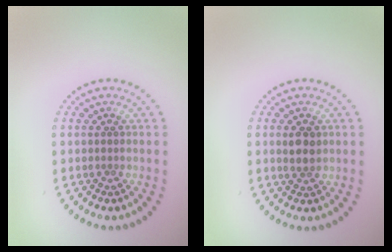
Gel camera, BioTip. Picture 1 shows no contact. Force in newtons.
{"total": 2.0, "press": 1.9, "slide": 0.6}